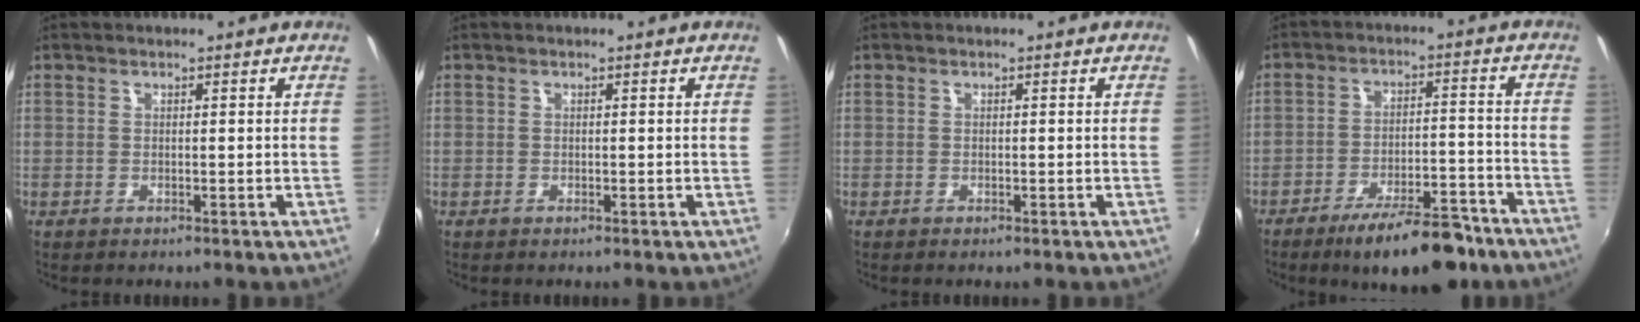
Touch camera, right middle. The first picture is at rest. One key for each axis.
{"total": 0.0}
{"total": 0.0}
{"total": 13.7, "fx": -10.4, "fy": 3.8, "fz": 8.1, "tx": -0.135, "ty": -0.002, "tz": -0.150}